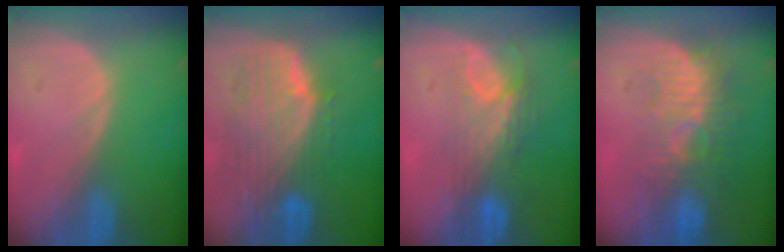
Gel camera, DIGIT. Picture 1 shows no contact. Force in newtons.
{"total": 10.0, "press": 8.9, "slide": 4.6}
{"total": 7.4, "press": 6.4, "slide": 3.7}
{"total": 9.4, "press": 8.7, "slide": 3.7}